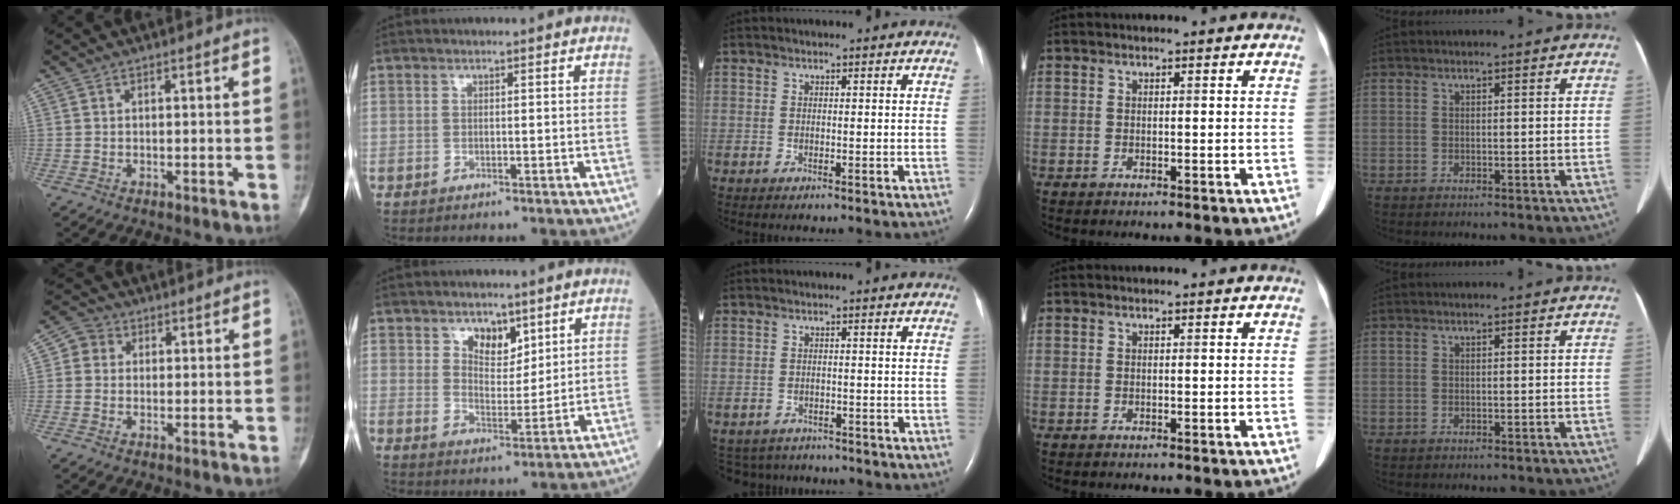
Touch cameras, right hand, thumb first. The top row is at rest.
{"thumb": {"total": 3.9, "force": [0.7, 3.6, 1.3], "torque": [-0.002, 0.005, 0.005]}, "index": {"total": 5.2, "force": [3.3, 2.9, 2.9], "torque": [-0.041, -0.004, 0.060]}, "middle": {"total": 5.2, "force": [-4.8, 2.0, -0.1], "torque": [0.000, 0.003, -0.067]}}